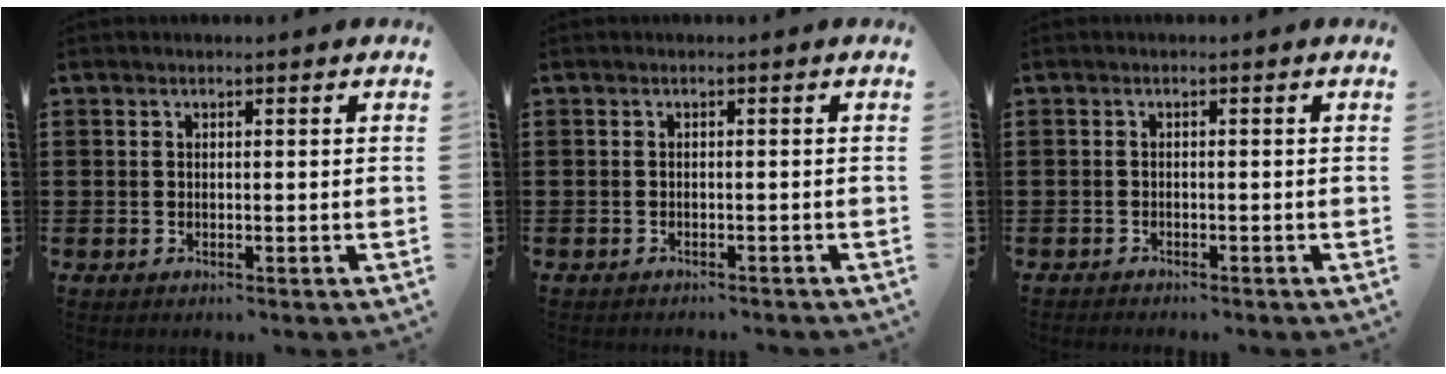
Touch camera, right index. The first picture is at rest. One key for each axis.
{"total": 0.8, "fx": -0.8, "fy": 0.0, "fz": 0.1, "tx": -0.004, "ty": -0.002, "tz": -0.016}
{"total": 0.9, "fx": -0.9, "fy": 0.1, "fz": 0.0, "tx": -0.001, "ty": 0.000, "tz": -0.020}